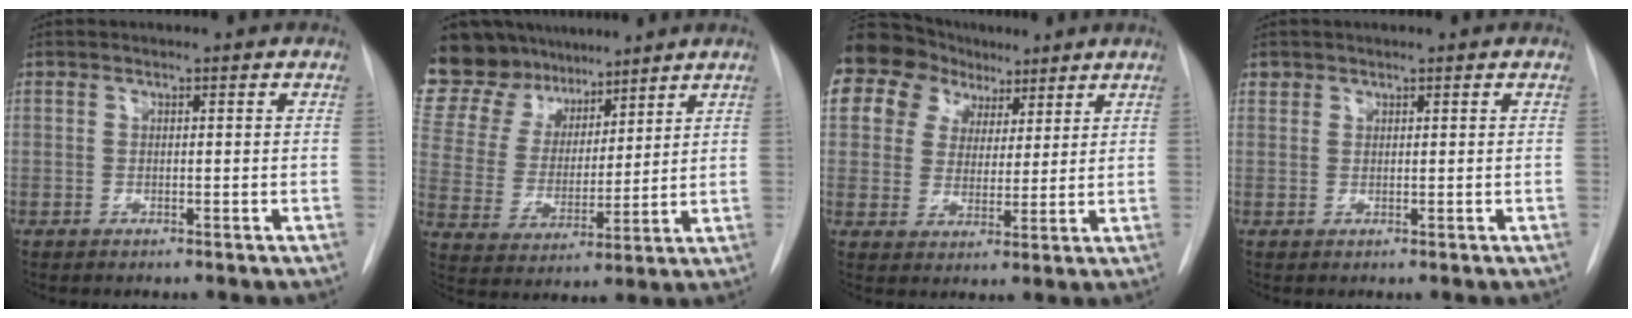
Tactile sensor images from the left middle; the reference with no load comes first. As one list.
[{"total": 16.7, "force": [14.4, 6.7, 5.1], "torque": [-0.103, 0.035, 0.271]}, {"total": 19.6, "force": [10.1, 15.4, 6.8], "torque": [-0.196, 0.085, 0.193]}, {"total": 0.9, "force": [0.6, 0.6, -0.1], "torque": [0.008, 0.003, 0.008]}]